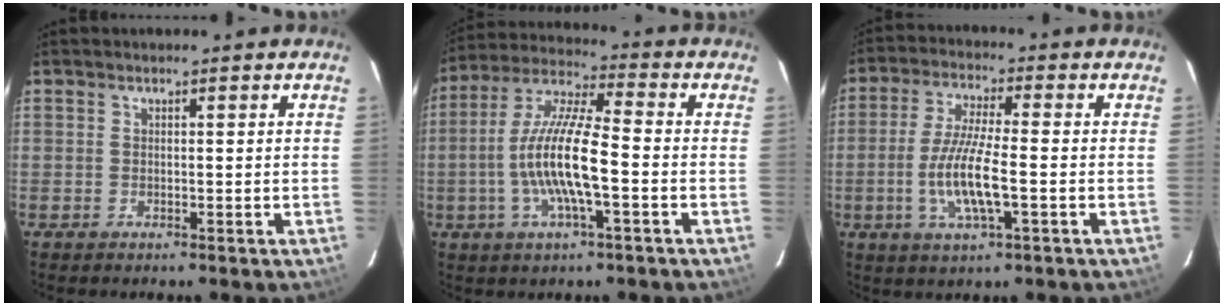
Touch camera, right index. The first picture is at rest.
{"total": 13.6, "force": [-3.1, 2.4, 13.0], "torque": [-0.260, 0.002, -0.063]}
{"total": 10.3, "force": [-2.6, 1.8, 9.9], "torque": [-0.196, -0.007, -0.051]}